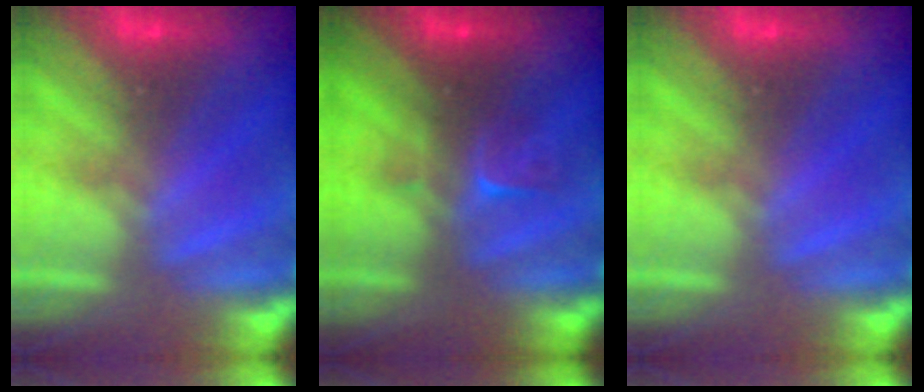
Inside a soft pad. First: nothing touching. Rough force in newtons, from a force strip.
{"total": 2.8}
{"total": 0.0}